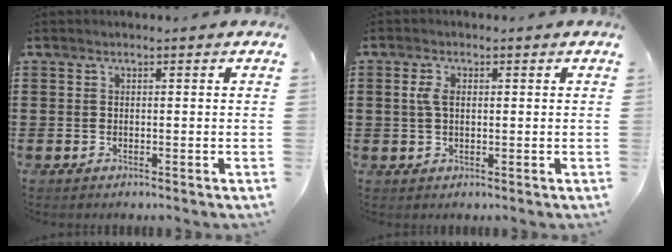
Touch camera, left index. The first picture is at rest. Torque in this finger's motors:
{"motor_torque": [-0.03, 0.21, -0.03, -0.05]}